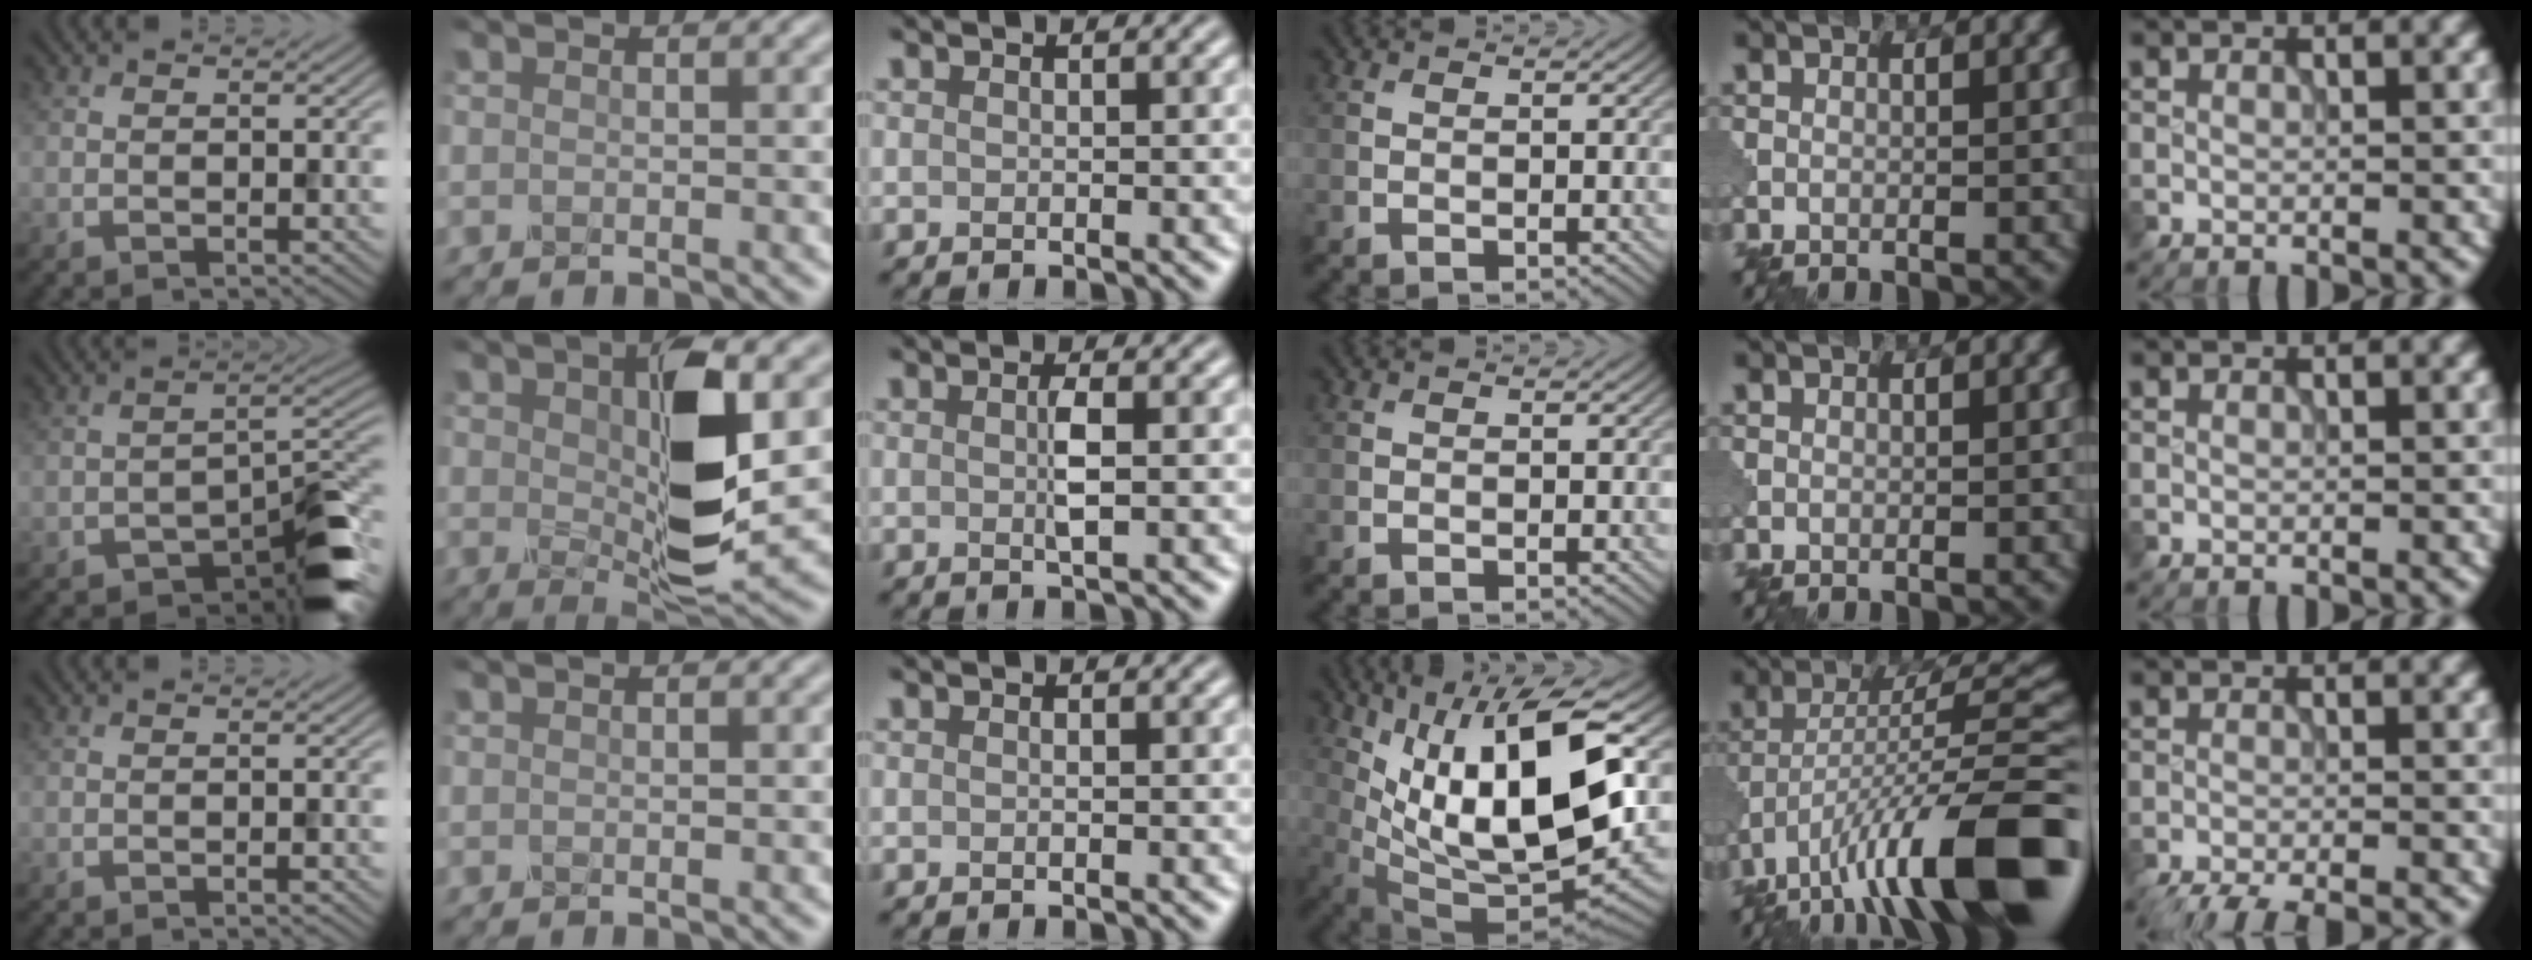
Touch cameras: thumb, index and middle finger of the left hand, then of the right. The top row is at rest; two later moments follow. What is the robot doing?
{"motion": "disassemble", "object": "pitcher"}